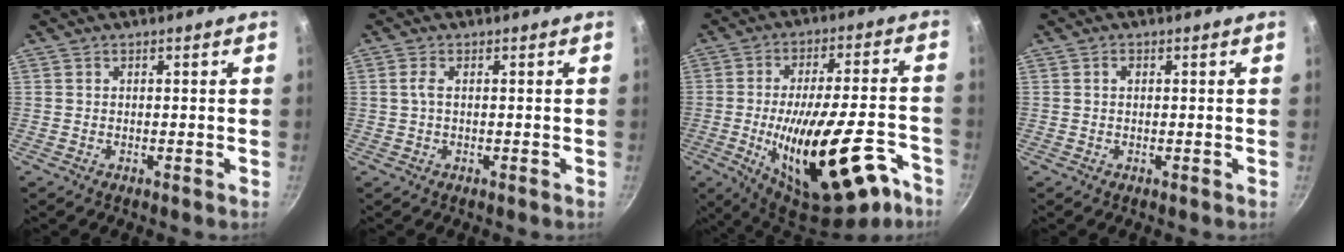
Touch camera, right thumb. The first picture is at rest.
{"total": 1.8, "force": [0.1, 0.8, 1.7], "torque": [-0.041, 0.004, 0.002]}
{"total": 25.9, "force": [-11.6, 10.3, 20.8], "torque": [-0.282, 0.043, -0.157]}
{"total": 0.9, "force": [0.2, 0.7, 0.6], "torque": [-0.010, 0.003, 0.003]}